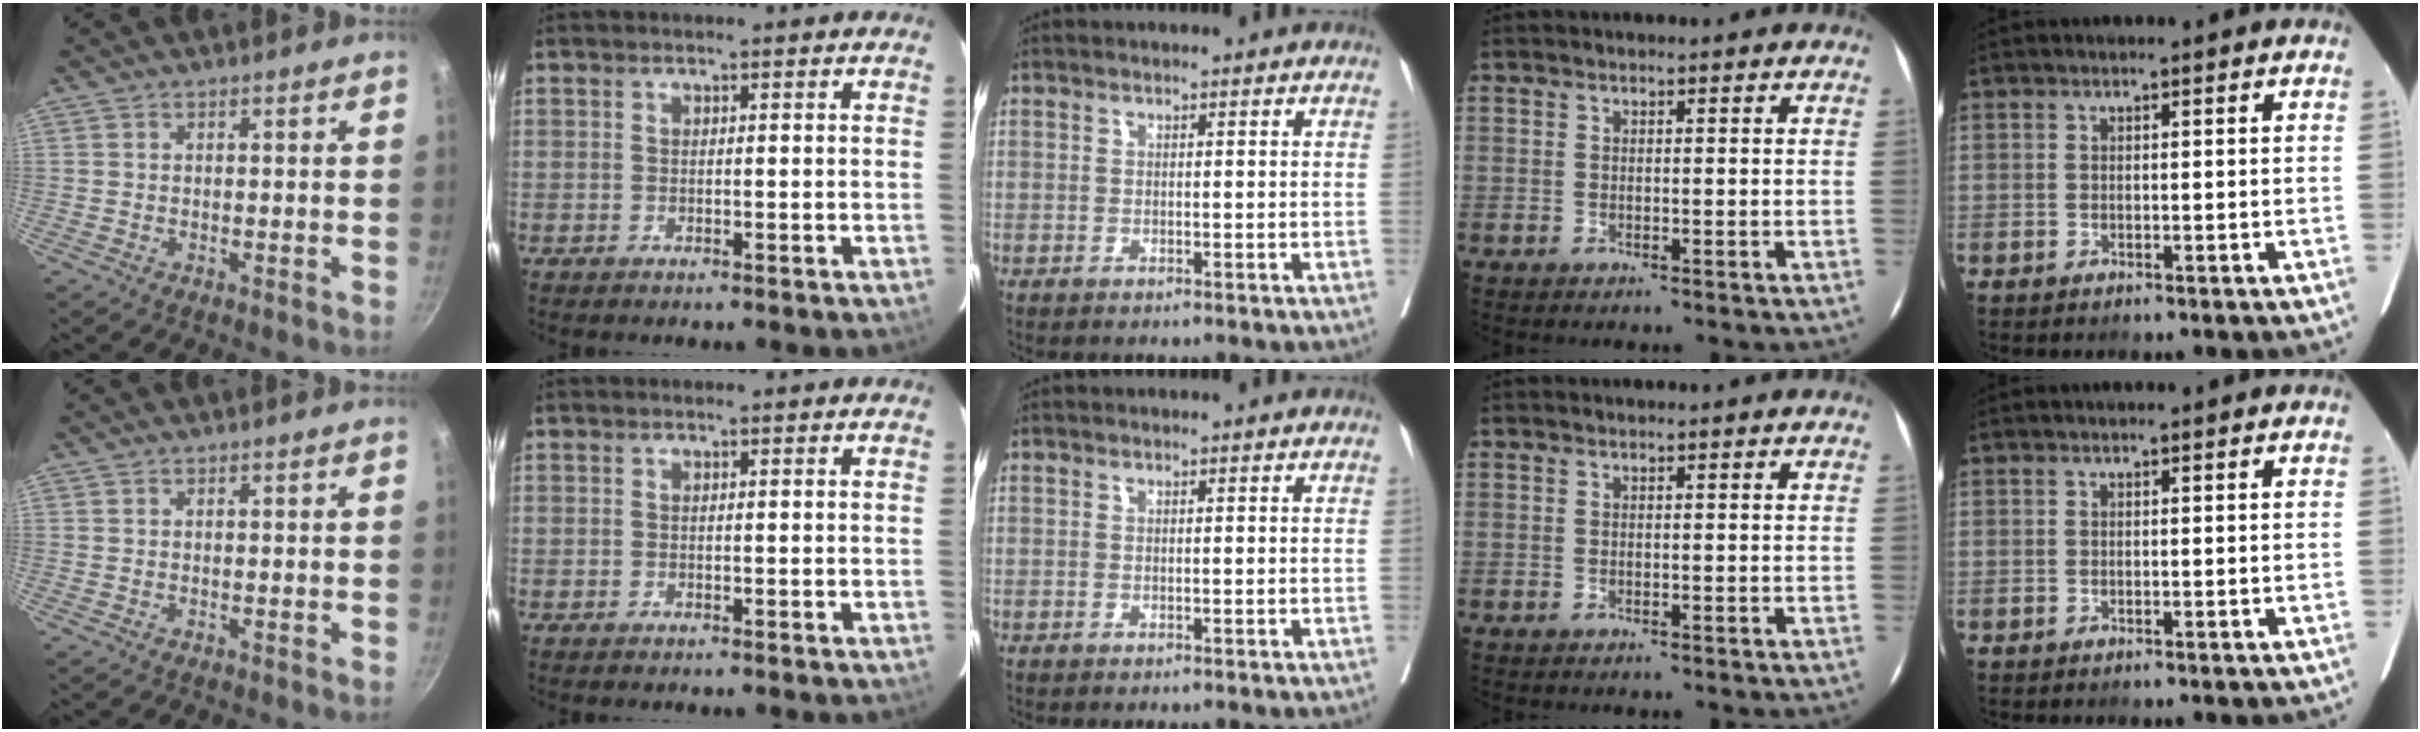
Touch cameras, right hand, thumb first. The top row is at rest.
{}